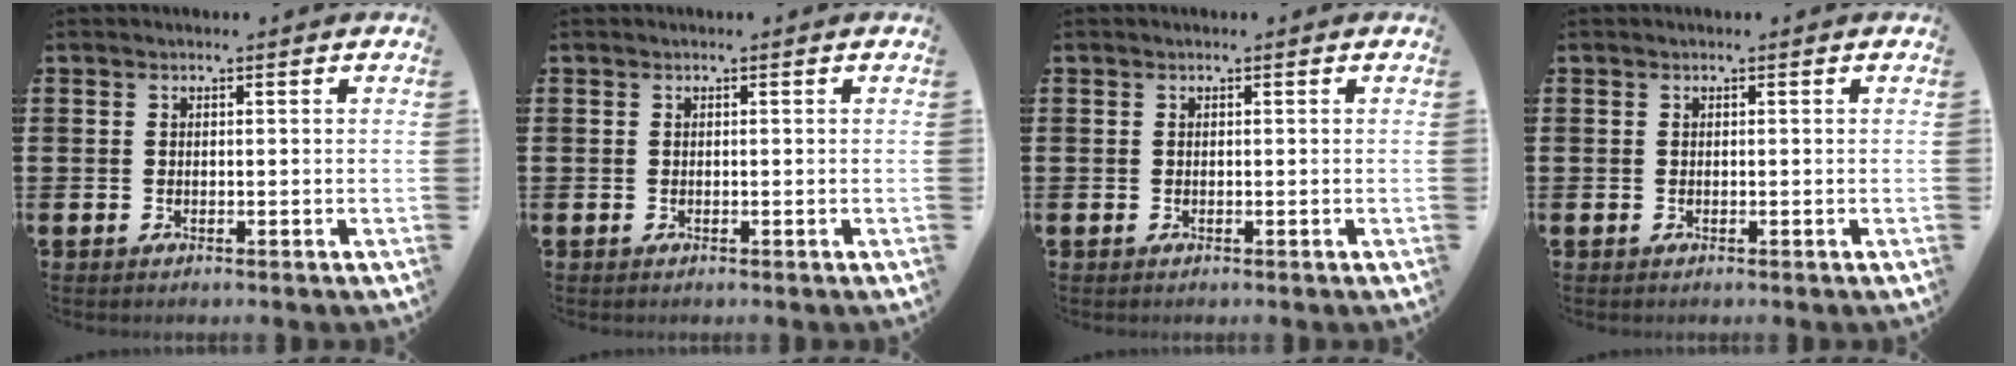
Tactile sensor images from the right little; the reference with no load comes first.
{"total": 0.0}
{"total": 0.0}
{"total": 0.0}